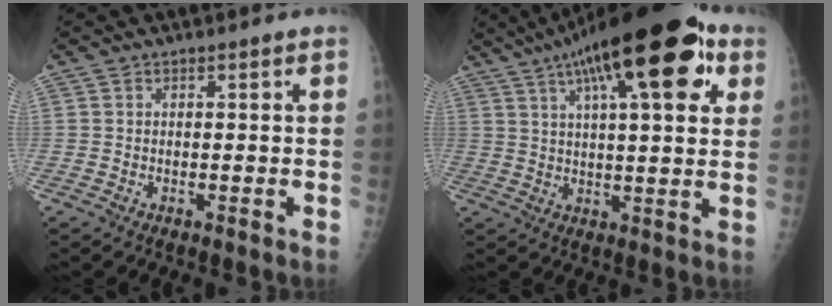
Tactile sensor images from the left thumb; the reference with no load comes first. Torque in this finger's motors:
{"motor_torque": [0.88, 0.47, 1.78, -0.98, 0.38]}